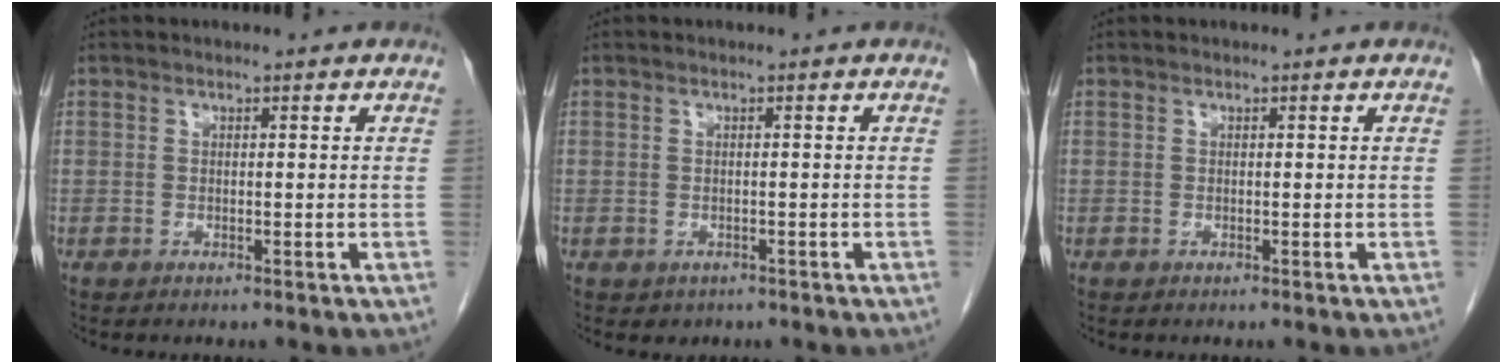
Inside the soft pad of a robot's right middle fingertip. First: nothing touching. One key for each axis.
{"total": 1.2, "fx": -0.6, "fy": 1.0, "fz": 0.3, "tx": -0.007, "ty": 0.001, "tz": -0.002}
{"total": 0.0}